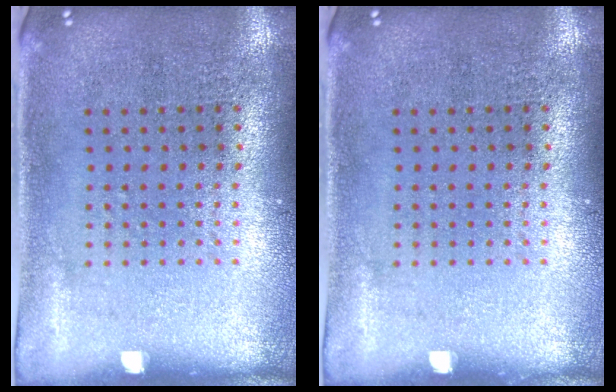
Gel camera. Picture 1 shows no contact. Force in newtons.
{"total": 0.0}